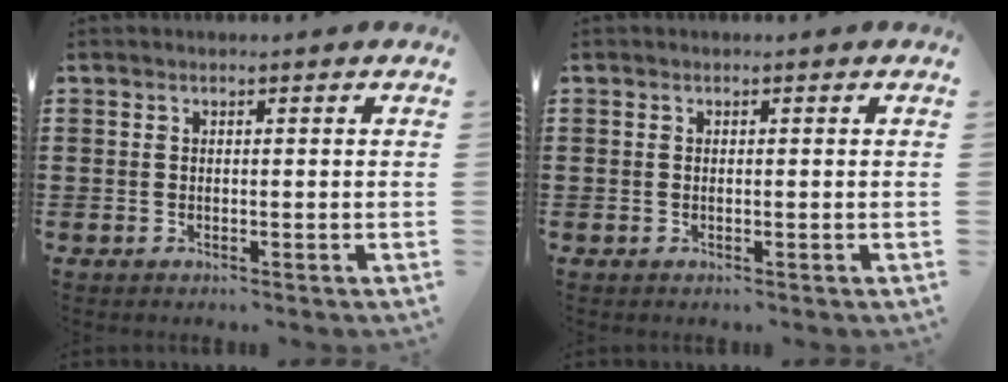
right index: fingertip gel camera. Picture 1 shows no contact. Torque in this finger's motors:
{"motor_torque": [-0.91, 1.23, 0.01, 0.01]}